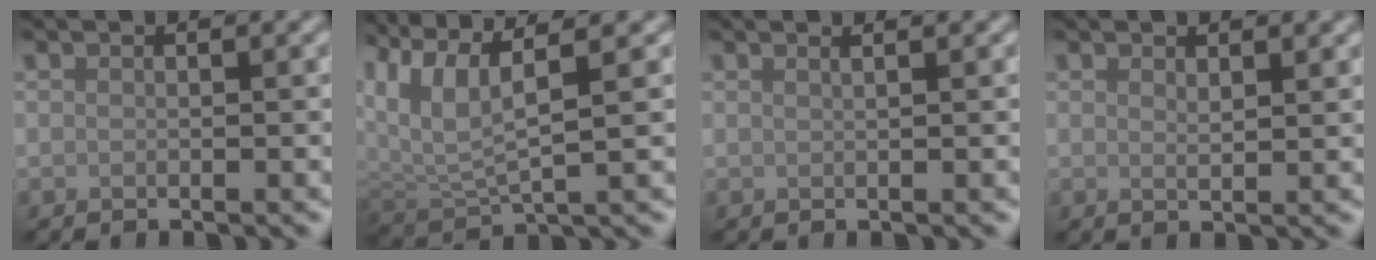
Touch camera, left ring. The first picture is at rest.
{"total": 6.3, "force": [3.3, 1.7, 5.1], "torque": [-0.110, 0.009, 0.068]}
{"total": 1.7, "force": [1.0, 0.8, 1.1], "torque": [0.004, -0.001, -0.006]}
{"total": 1.2, "force": [0.9, 0.2, 0.7], "torque": [-0.012, -0.003, 0.015]}